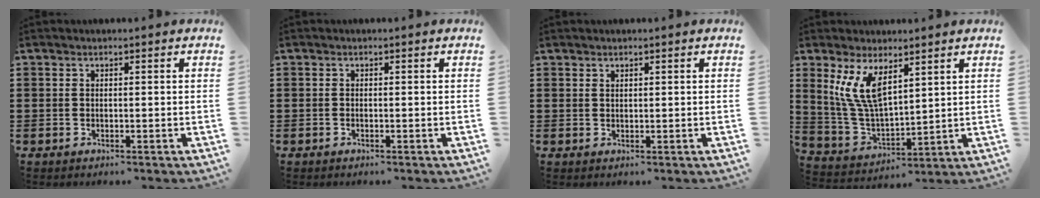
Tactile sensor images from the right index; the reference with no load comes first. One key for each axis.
{"total": 0.0}
{"total": 0.9, "fx": 0.8, "fy": 0.3, "fz": 0.0, "tx": -0.002, "ty": 0.001, "tz": 0.016}
{"total": 8.9, "fx": 4.6, "fy": 3.8, "fz": 6.6, "tx": -0.163, "ty": -0.013, "tz": 0.081}